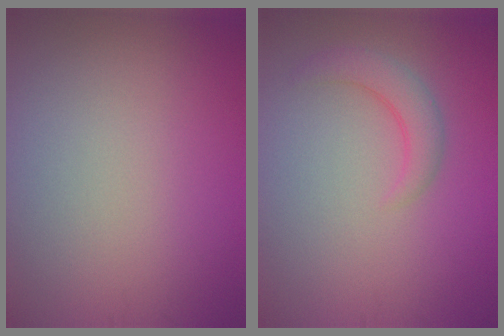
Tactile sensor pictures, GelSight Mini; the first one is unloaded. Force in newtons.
{"total": 2.6, "press": 2.5, "slide": 0.3}